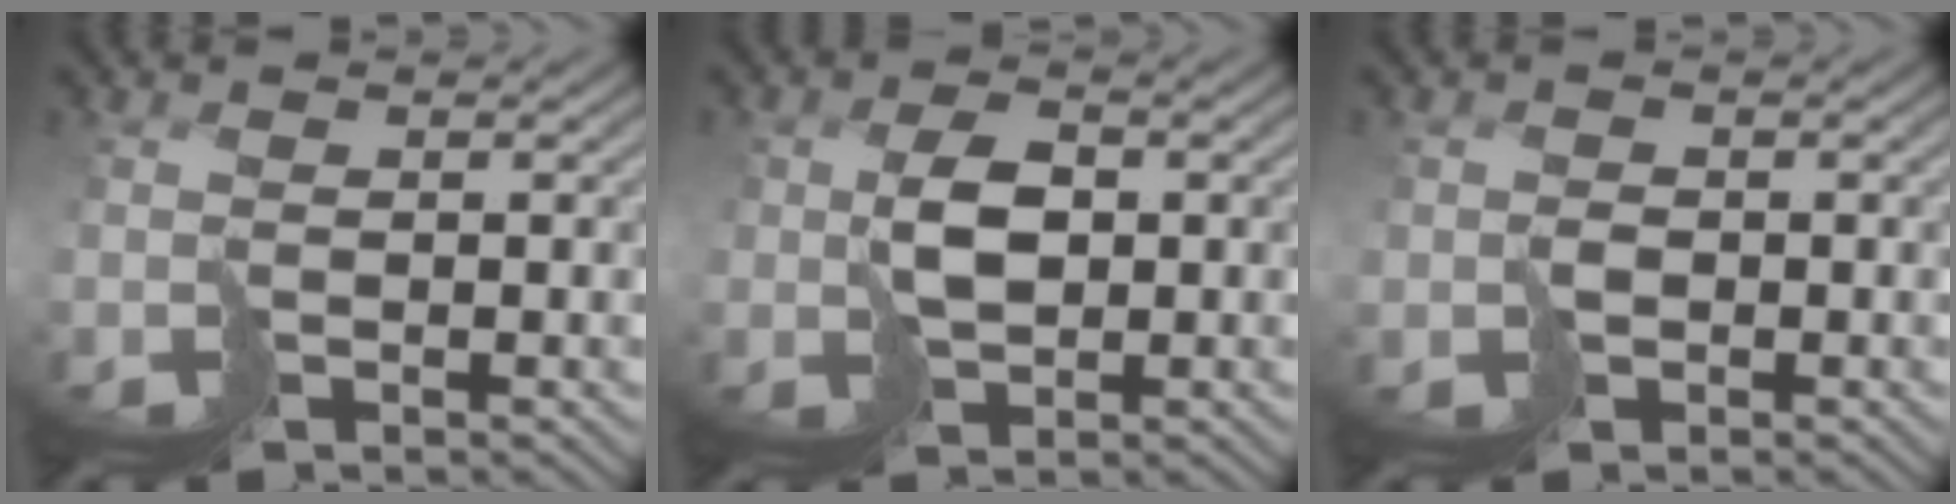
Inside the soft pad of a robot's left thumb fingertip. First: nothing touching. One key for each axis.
{"total": 4.1, "fx": 0.9, "fy": 2.7, "fz": 3.0, "tx": -0.058, "ty": 0.008, "tz": 0.024}
{"total": 1.6, "fx": -0.3, "fy": 1.5, "fz": 0.5, "tx": -0.009, "ty": -0.002, "tz": -0.005}